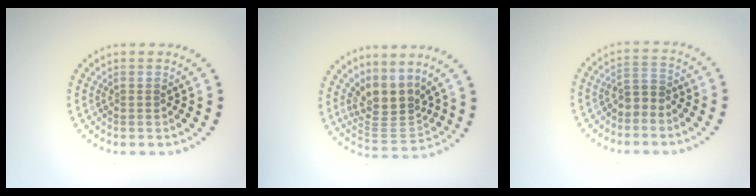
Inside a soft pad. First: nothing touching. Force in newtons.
{"total": 3.9, "press": 3.0, "slide": 2.5}
{"total": 1.9, "press": 1.6, "slide": 1.0}